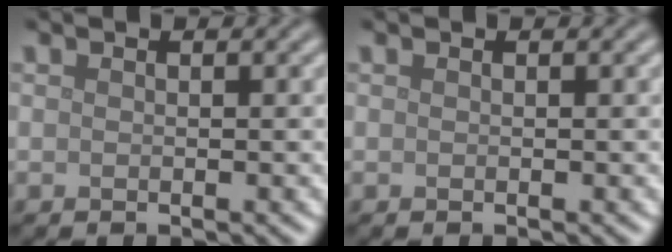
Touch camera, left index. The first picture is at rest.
{"total": 0.0}